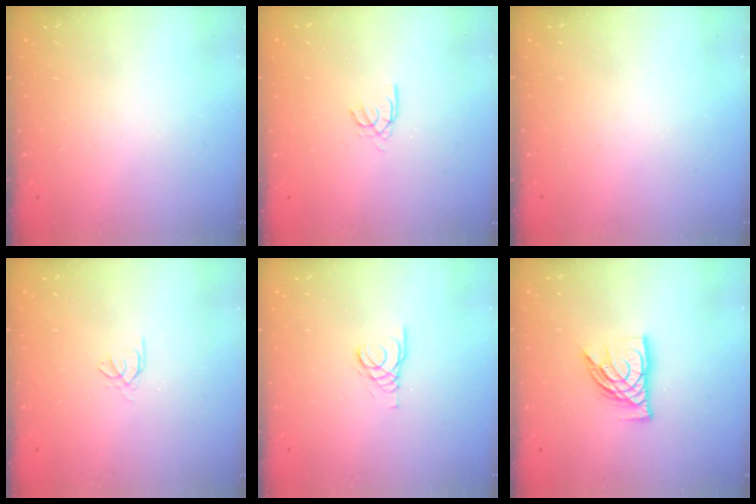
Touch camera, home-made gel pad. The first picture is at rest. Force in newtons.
{"total": 2.6, "press": 2.6, "slide": 0.4}
{"total": 0.0}
{"total": 0.6, "press": 0.4, "slide": 0.3}
{"total": 1.5, "press": 1.4, "slide": 0.1}
{"total": 11.3, "press": 11.2, "slide": 1.0}